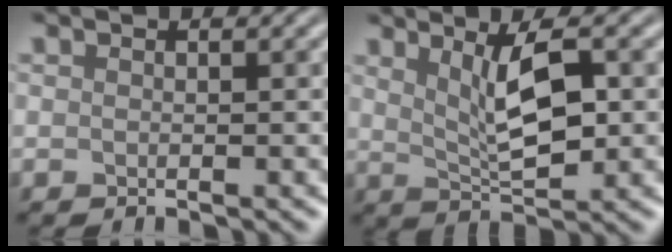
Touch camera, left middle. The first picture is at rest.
{"total": 5.0, "force": [1.4, 1.5, 4.6], "torque": [-0.085, -0.003, 0.029]}